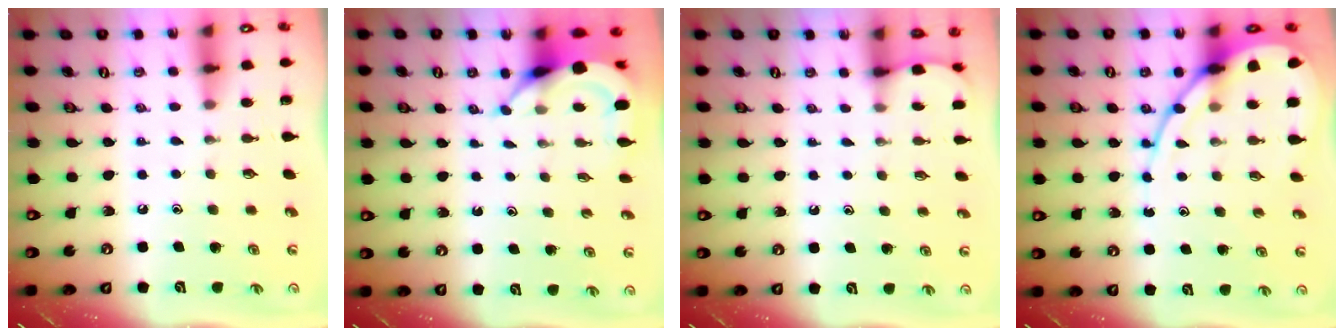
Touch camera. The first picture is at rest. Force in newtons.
{"total": 4.6, "press": 4.6, "slide": 0.5}
{"total": 1.7, "press": 1.6, "slide": 0.2}
{"total": 10.4, "press": 10.4, "slide": 1.0}